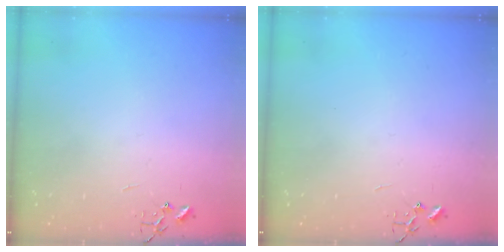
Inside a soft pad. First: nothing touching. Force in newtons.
{"total": 0.0}